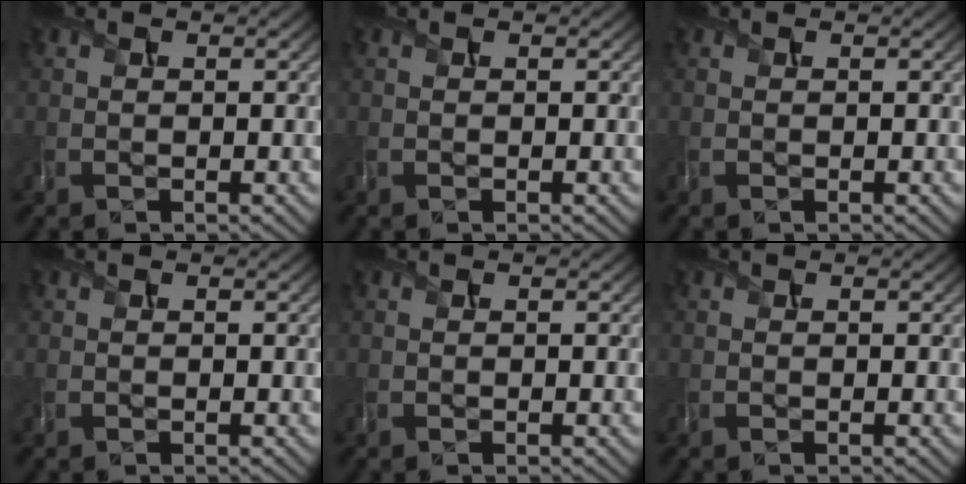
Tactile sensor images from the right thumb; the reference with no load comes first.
{"total": 0.0}
{"total": 0.0}
{"total": 0.0}
{"total": 0.0}
{"total": 0.0}